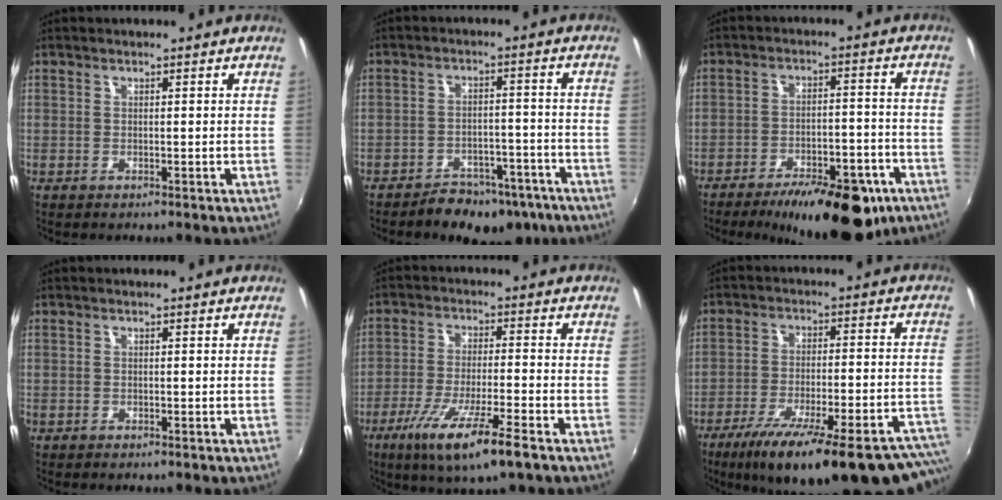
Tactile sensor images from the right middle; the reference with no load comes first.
{"total": 11.7, "force": [-9.3, 5.5, 4.4], "torque": [-0.089, 0.009, -0.113]}
{"total": 18.3, "force": [-12.6, 6.6, 11.5], "torque": [-0.182, -0.016, -0.168]}
{"total": 0.6, "force": [-0.5, 0.3, 0.1], "torque": [-0.004, -0.003, -0.009]}
{"total": 12.6, "force": [-7.3, 1.1, 10.2], "torque": [-0.205, -0.037, -0.132]}
{"total": 28.9, "force": [-22.0, 5.9, 17.8], "torque": [-0.262, -0.050, -0.302]}